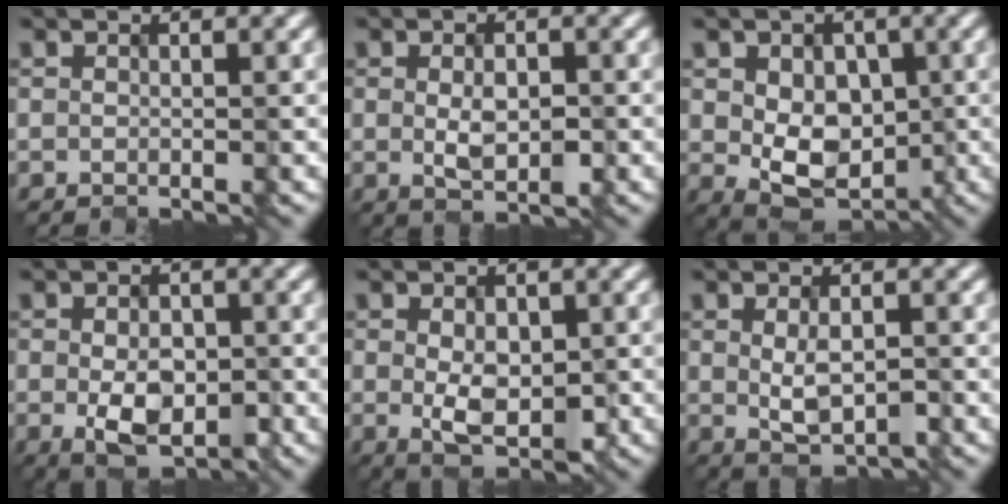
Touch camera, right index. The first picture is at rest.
{"total": 2.7, "force": [-0.7, 1.3, 2.3], "torque": [-0.051, -0.003, -0.002]}
{"total": 5.8, "force": [-0.3, 4.2, 4.0], "torque": [-0.071, -0.012, 0.004]}
{"total": 4.7, "force": [-1.4, 2.7, 3.6], "torque": [-0.066, -0.009, -0.016]}
{"total": 4.0, "force": [-0.7, 2.3, 3.3], "torque": [-0.059, -0.007, 0.000]}
{"total": 2.6, "force": [-0.6, 1.1, 2.3], "torque": [-0.049, -0.005, 0.001]}